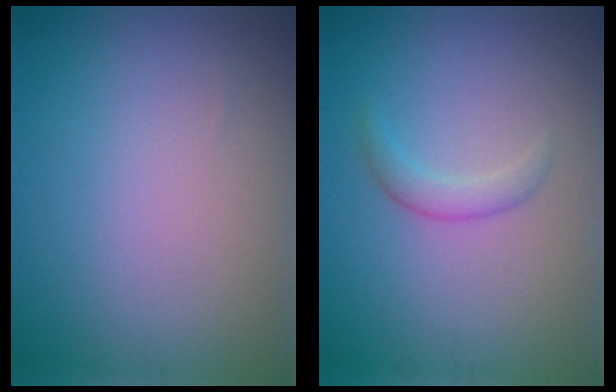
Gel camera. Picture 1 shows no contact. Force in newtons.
{"total": 1.7, "press": 1.7, "slide": 0.2}